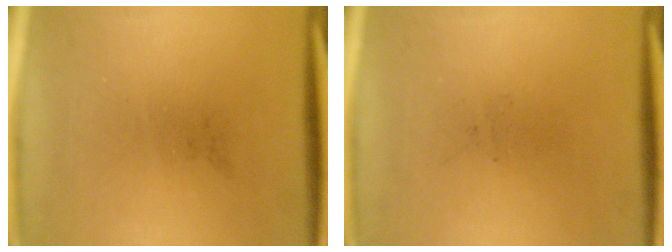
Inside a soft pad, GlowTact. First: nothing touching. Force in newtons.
{"total": 0.0}